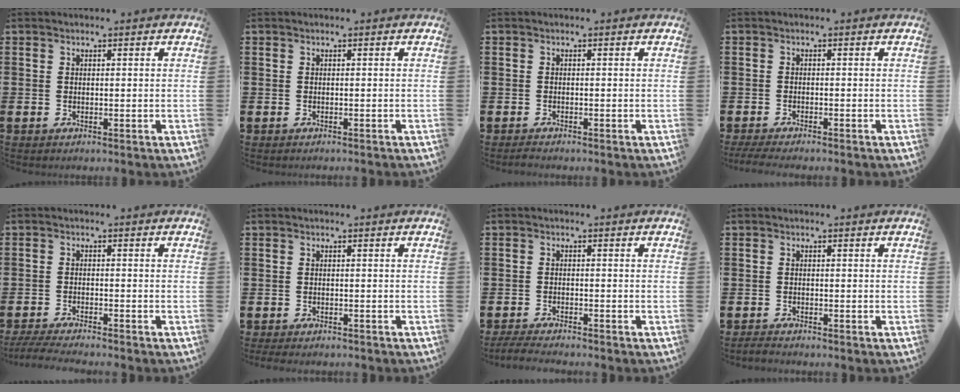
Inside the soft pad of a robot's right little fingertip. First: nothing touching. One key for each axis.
{"total": 0.0}
{"total": 0.7, "fx": -0.6, "fy": 0.2, "fz": 0.3, "tx": -0.008, "ty": -0.001, "tz": -0.012}
{"total": 1.4, "fx": -1.1, "fy": 0.1, "fz": 0.8, "tx": -0.013, "ty": 0.000, "tz": -0.022}
{"total": 2.6, "fx": -2.3, "fy": -0.1, "fz": 1.0, "tx": -0.014, "ty": 0.000, "tz": -0.044}
{"total": 0.8, "fx": -0.7, "fy": 0.1, "fz": 0.3, "tx": -0.007, "ty": -0.001, "tz": -0.015}
{"total": 2.0, "fx": -1.9, "fy": 0.0, "fz": 0.6, "tx": -0.011, "ty": 0.005, "tz": -0.037}
{"total": 0.9, "fx": -0.9, "fy": 0.1, "fz": 0.2, "tx": -0.006, "ty": 0.000, "tz": -0.018}